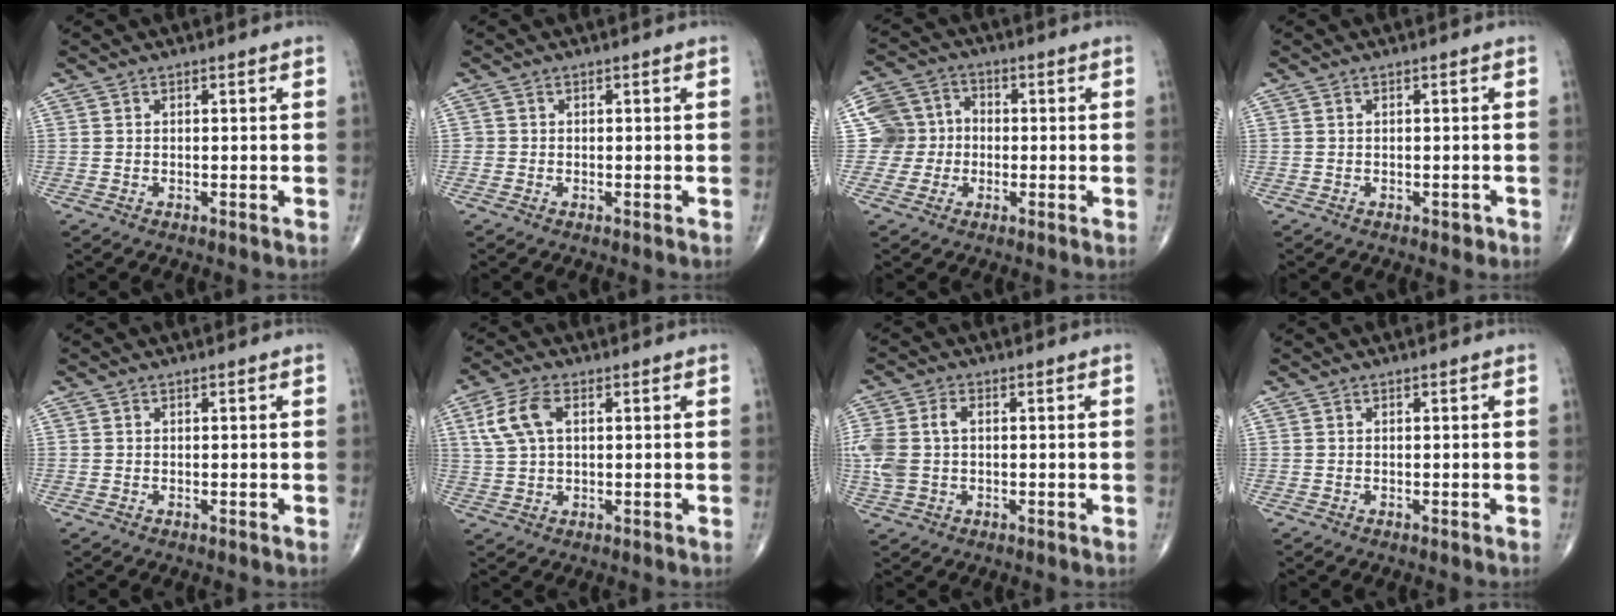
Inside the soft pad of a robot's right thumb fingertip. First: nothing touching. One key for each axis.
{"total": 0.7, "fx": -0.2, "fy": 0.7, "fz": 0.0, "tx": 0.004, "ty": 0.005, "tz": -0.006}
{"total": 0.5, "fx": 0.0, "fy": 0.5, "fz": 0.0, "tx": 0.004, "ty": 0.004, "tz": -0.001}
{"total": 1.0, "fx": -0.4, "fy": 0.7, "fz": 0.6, "tx": -0.005, "ty": 0.000, "tz": -0.005}
{"total": 0.0}
{"total": 7.2, "fx": 2.1, "fy": 4.0, "fz": 5.7, "tx": -0.127, "ty": 0.009, "tz": 0.041}
{"total": 8.2, "fx": 0.3, "fy": 5.5, "fz": 6.0, "tx": -0.155, "ty": 0.021, "tz": 0.010}
{"total": 0.0}